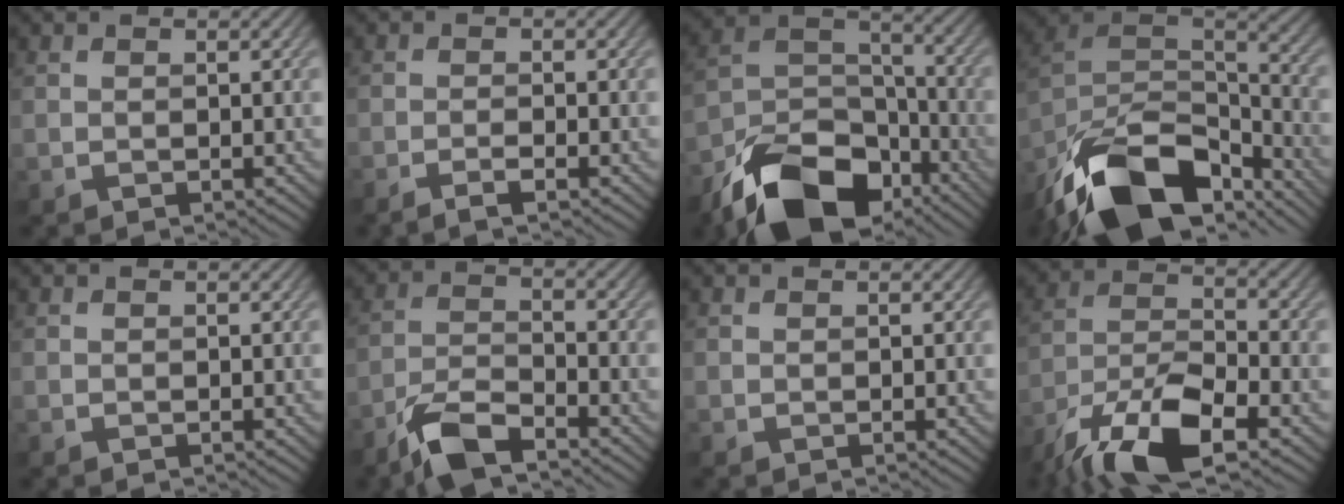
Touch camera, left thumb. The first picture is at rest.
{"total": 2.0, "force": [-1.4, 0.2, 1.4], "torque": [-0.024, 0.004, -0.034]}
{"total": 15.9, "force": [-11.0, 8.2, 8.0], "torque": [-0.178, -0.025, -0.192]}
{"total": 18.0, "force": [-12.2, 8.0, 10.5], "torque": [-0.247, -0.038, -0.205]}
{"total": 0.0}
{"total": 7.3, "force": [-5.5, 2.1, 4.3], "torque": [-0.091, -0.003, -0.116]}
{"total": 0.0}
{"total": 13.3, "force": [-8.9, 4.4, 8.9], "torque": [-0.179, -0.010, -0.179]}